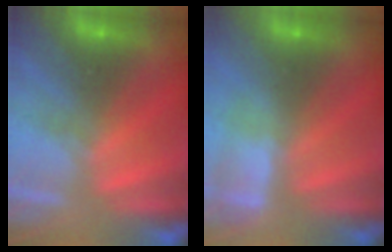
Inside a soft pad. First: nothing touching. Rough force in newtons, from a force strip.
{"total": 2.9}